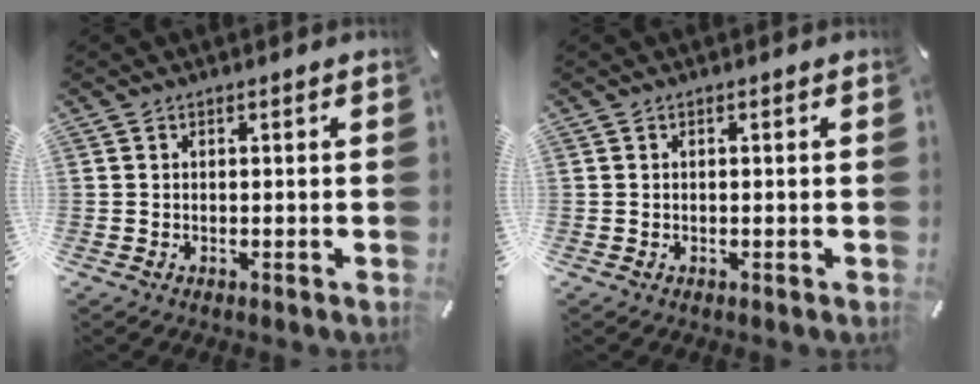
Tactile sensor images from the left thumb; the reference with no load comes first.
{"total": 0.0}